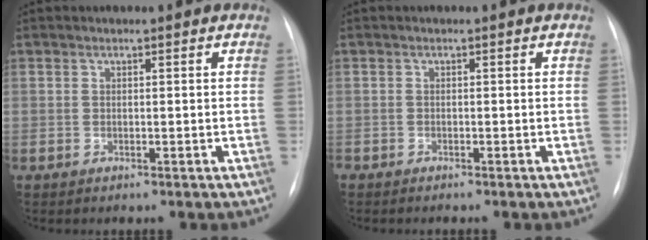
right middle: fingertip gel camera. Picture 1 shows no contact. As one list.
[{"total": 0.9, "force": [-0.9, 0.1, 0.3], "torque": [-0.007, -0.002, -0.014]}]